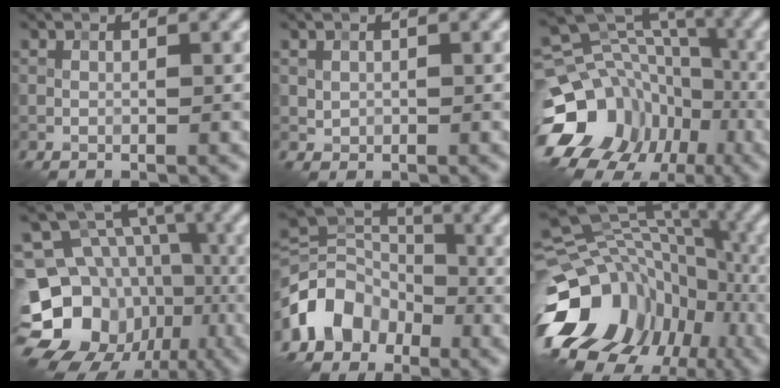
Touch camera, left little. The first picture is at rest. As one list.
[{"total": 0.6, "force": [0.2, 0.5, 0.2], "torque": [-0.004, -0.002, 0.007]}, {"total": 18.0, "force": [-7.5, 14.6, 7.4], "torque": [-0.158, -0.019, -0.132]}, {"total": 18.2, "force": [-8.4, 14.5, 7.0], "torque": [-0.148, -0.030, -0.128]}, {"total": 6.9, "force": [-3.3, 5.4, 2.8], "torque": [-0.047, 0.004, -0.075]}, {"total": 18.9, "force": [-7.8, 14.5, 9.4], "torque": [-0.185, 0.001, -0.115]}]